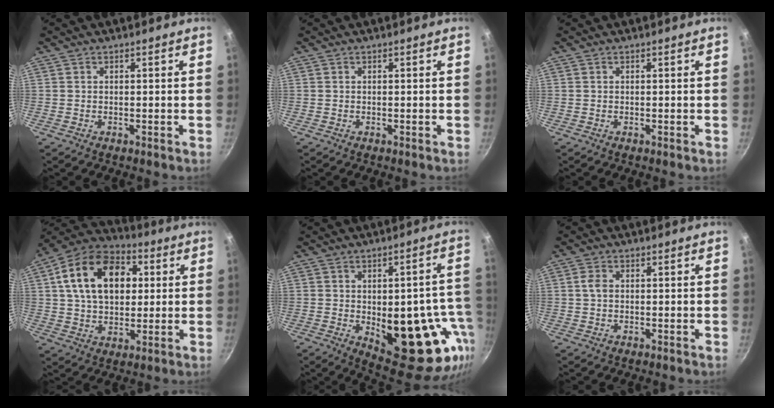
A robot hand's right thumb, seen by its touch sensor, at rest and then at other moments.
{"total": 0.0}
{"total": 0.0}
{"total": 19.2, "force": [4.4, 13.0, 13.3], "torque": [-0.193, 0.018, 0.060]}
{"total": 22.0, "force": [-5.2, 10.7, 18.5], "torque": [-0.168, 0.001, -0.048]}
{"total": 2.3, "force": [0.2, 1.6, 1.6], "torque": [-0.031, 0.003, 0.001]}